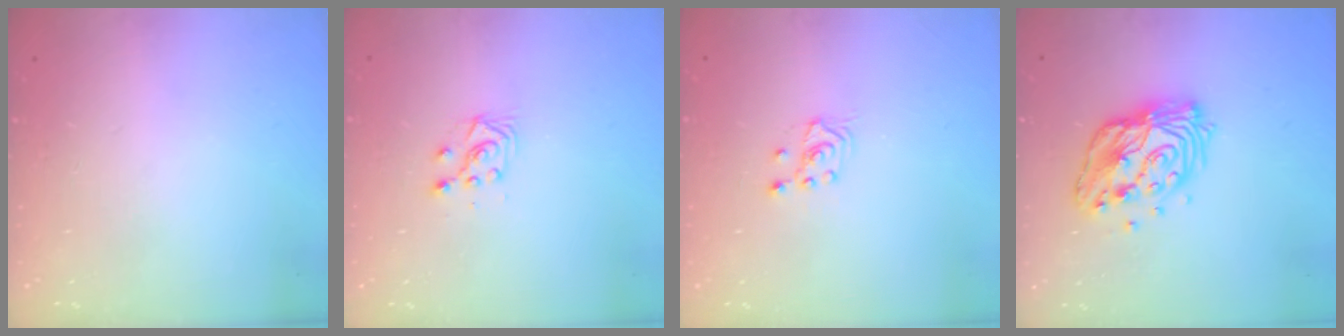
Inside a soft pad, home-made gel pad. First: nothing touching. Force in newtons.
{"total": 5.7, "press": 5.6, "slide": 0.9}
{"total": 2.1, "press": 2.0, "slide": 0.8}
{"total": 14.7, "press": 14.6, "slide": 1.2}